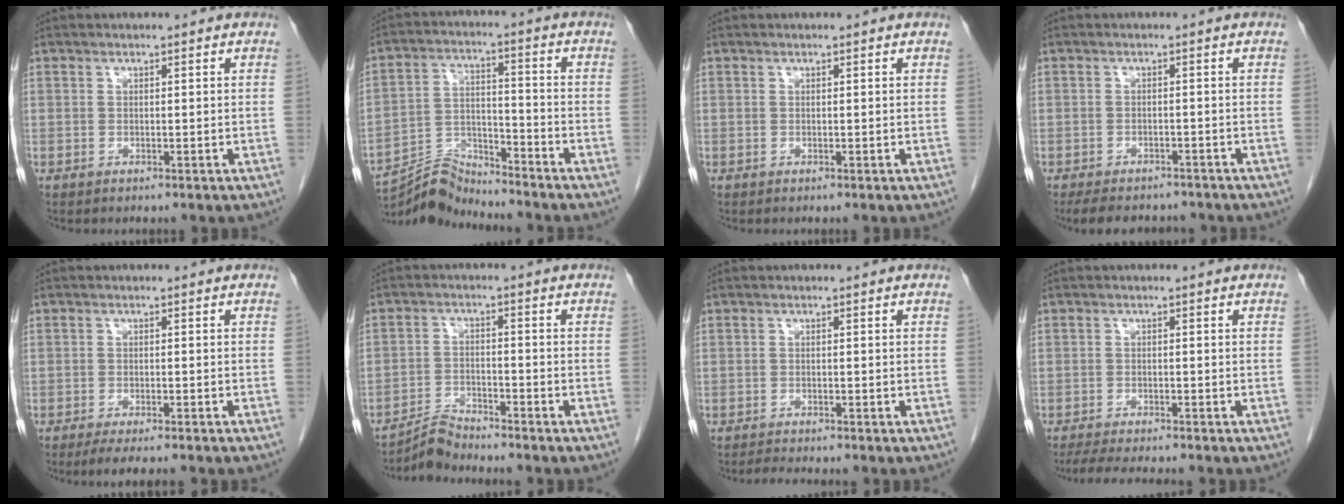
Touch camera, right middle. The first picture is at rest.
{"total": 8.7, "force": [-8.7, -0.1, -0.1], "torque": [-0.004, 0.015, -0.161]}
{"total": 0.0}
{"total": 8.9, "force": [-7.8, 3.2, 2.9], "torque": [-0.047, 0.000, -0.102]}
{"total": 5.4, "force": [-4.5, 0.2, 3.1], "torque": [-0.038, -0.010, -0.065]}
{"total": 3.9, "force": [-3.9, -0.3, -0.4], "torque": [0.008, -0.012, -0.072]}
{"total": 2.4, "force": [-2.3, -0.1, 0.8], "torque": [-0.019, -0.011, -0.036]}
{"total": 6.9, "force": [-6.2, 0.5, 3.1], "torque": [-0.047, -0.018, -0.098]}